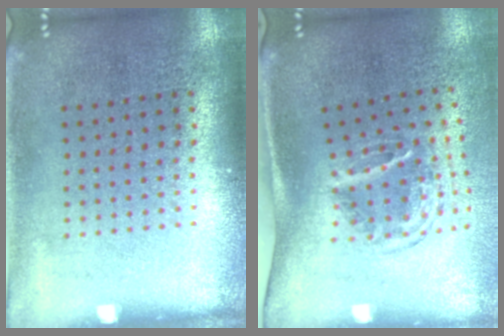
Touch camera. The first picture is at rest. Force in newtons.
{"total": 1.9, "press": 1.2, "slide": 1.5}